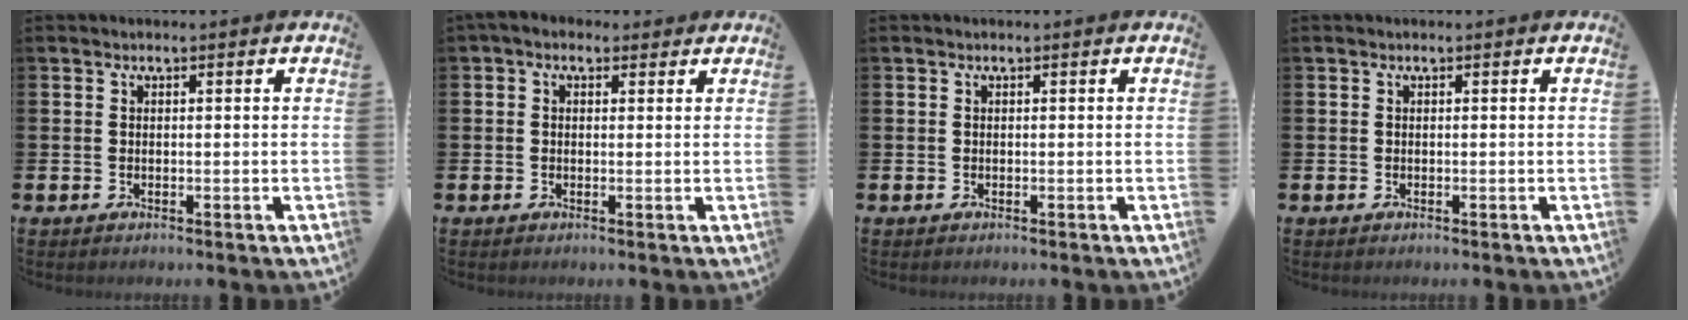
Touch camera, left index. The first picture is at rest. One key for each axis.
{"total": 1.8, "fx": 1.1, "fy": 1.3, "fz": 0.7, "tx": -0.012, "ty": 0.005, "tz": 0.017}
{"total": 0.0}
{"total": 0.0}